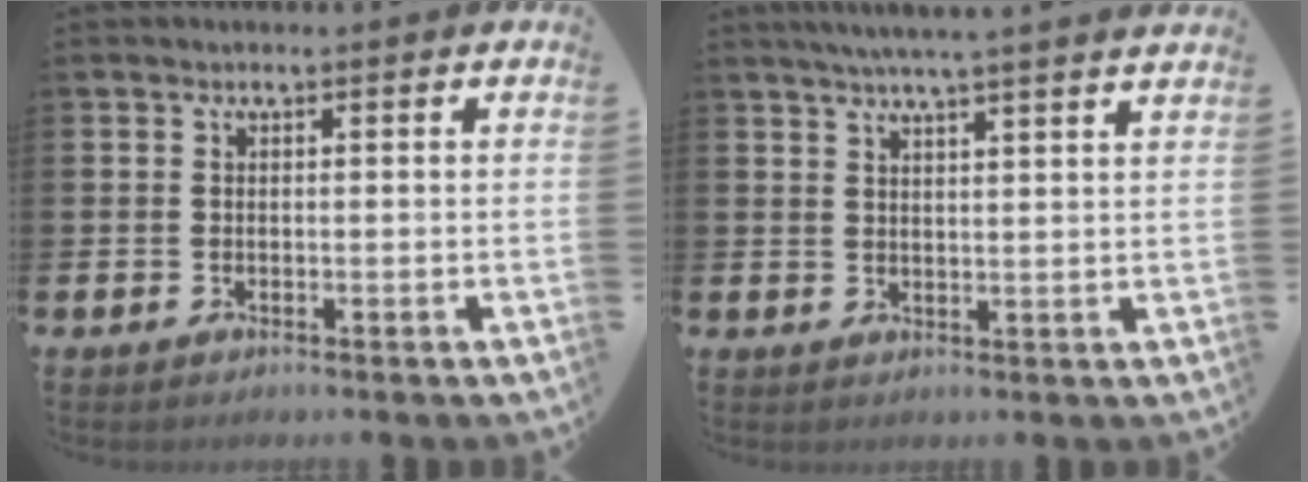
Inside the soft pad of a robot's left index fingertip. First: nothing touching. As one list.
[{"total": 4.6, "force": [4.3, -1.0, 1.3], "torque": [-0.028, -0.020, 0.076]}]